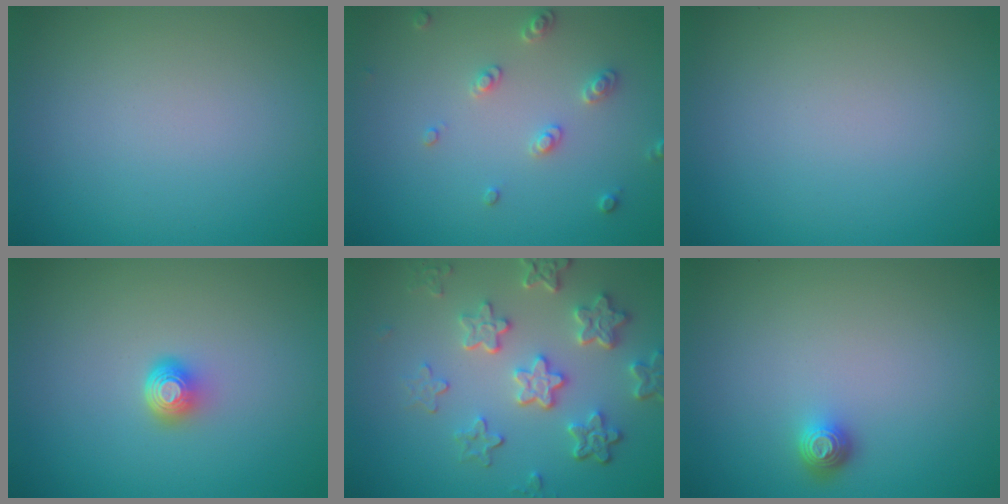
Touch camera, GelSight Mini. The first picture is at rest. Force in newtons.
{"total": 2.2, "press": 2.1, "slide": 0.6}
{"total": 0.0}
{"total": 2.0, "press": 1.3, "slide": 1.5}
{"total": 5.7, "press": 4.3, "slide": 3.8}
{"total": 1.3, "press": 1.1, "slide": 0.8}